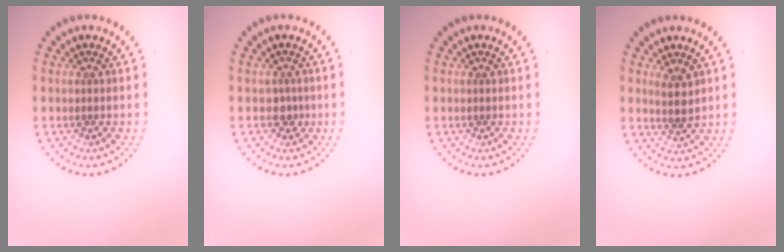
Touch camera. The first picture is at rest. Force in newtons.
{"total": 1.2, "press": 1.0, "slide": 0.7}
{"total": 0.0}
{"total": 1.7, "press": 1.5, "slide": 0.9}